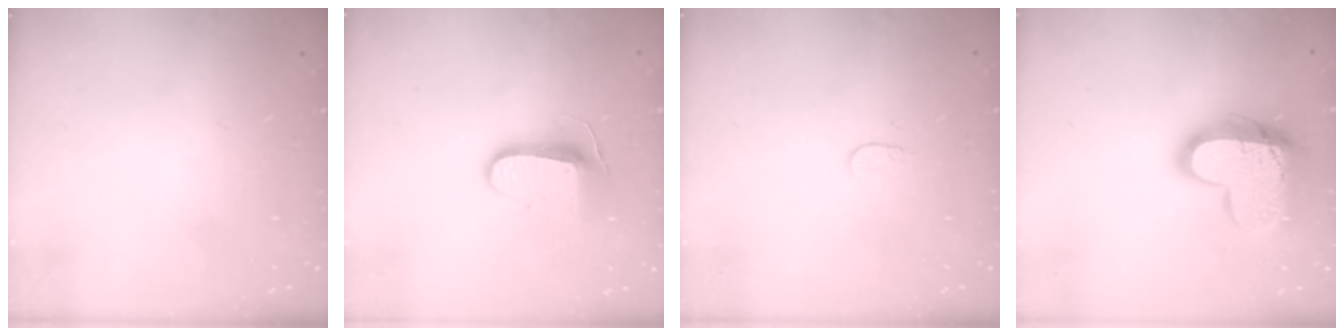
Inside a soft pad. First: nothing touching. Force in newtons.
{"total": 8.9, "press": 8.8, "slide": 1.1}
{"total": 3.7, "press": 3.6, "slide": 0.3}
{"total": 16.4, "press": 16.3, "slide": 1.5}